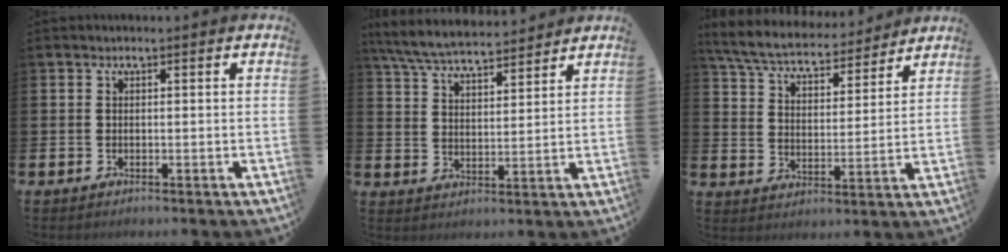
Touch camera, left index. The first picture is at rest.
{"total": 6.9, "force": [6.6, 1.0, 1.7], "torque": [-0.059, -0.030, 0.119]}
{"total": 6.6, "force": [6.2, 1.4, 1.8], "torque": [-0.065, -0.042, 0.107]}